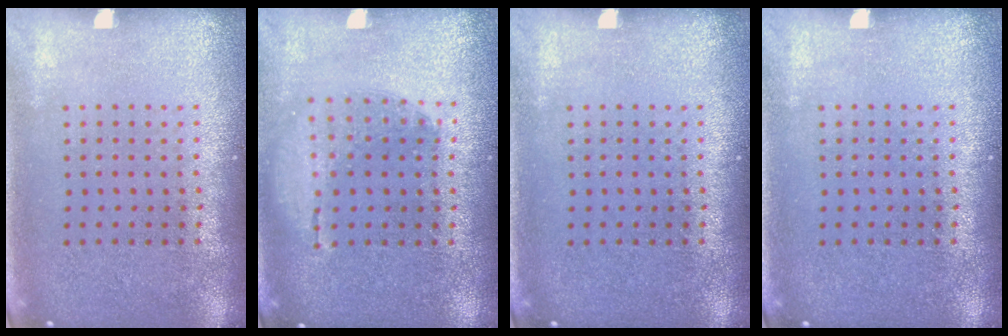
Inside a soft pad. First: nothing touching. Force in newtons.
{"total": 1.3, "press": 1.1, "slide": 0.6}
{"total": 0.0}
{"total": 0.0}